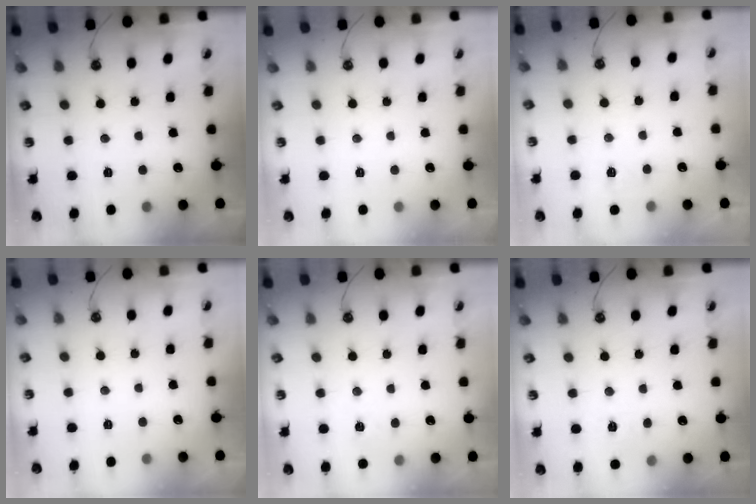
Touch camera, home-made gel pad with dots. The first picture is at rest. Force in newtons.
{"total": 0.0}
{"total": 2.8, "press": 2.8, "slide": 0.4}
{"total": 0.0}
{"total": 4.5, "press": 4.5, "slide": 0.4}
{"total": 6.1, "press": 6.1, "slide": 0.7}